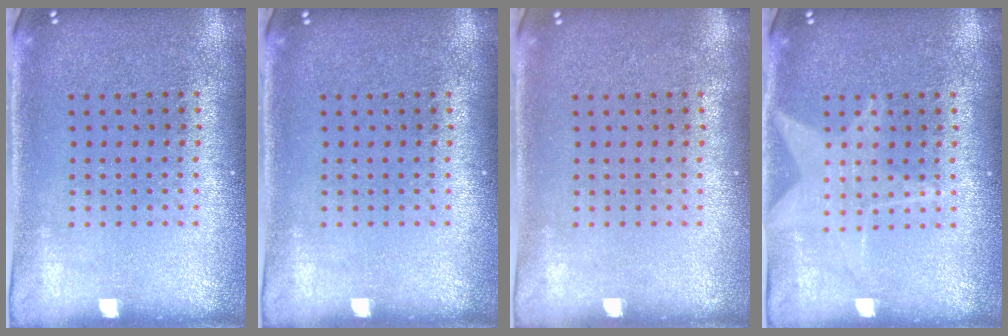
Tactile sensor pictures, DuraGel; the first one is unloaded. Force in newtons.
{"total": 0.0}
{"total": 0.0}
{"total": 1.9, "press": 1.9, "slide": 0.2}